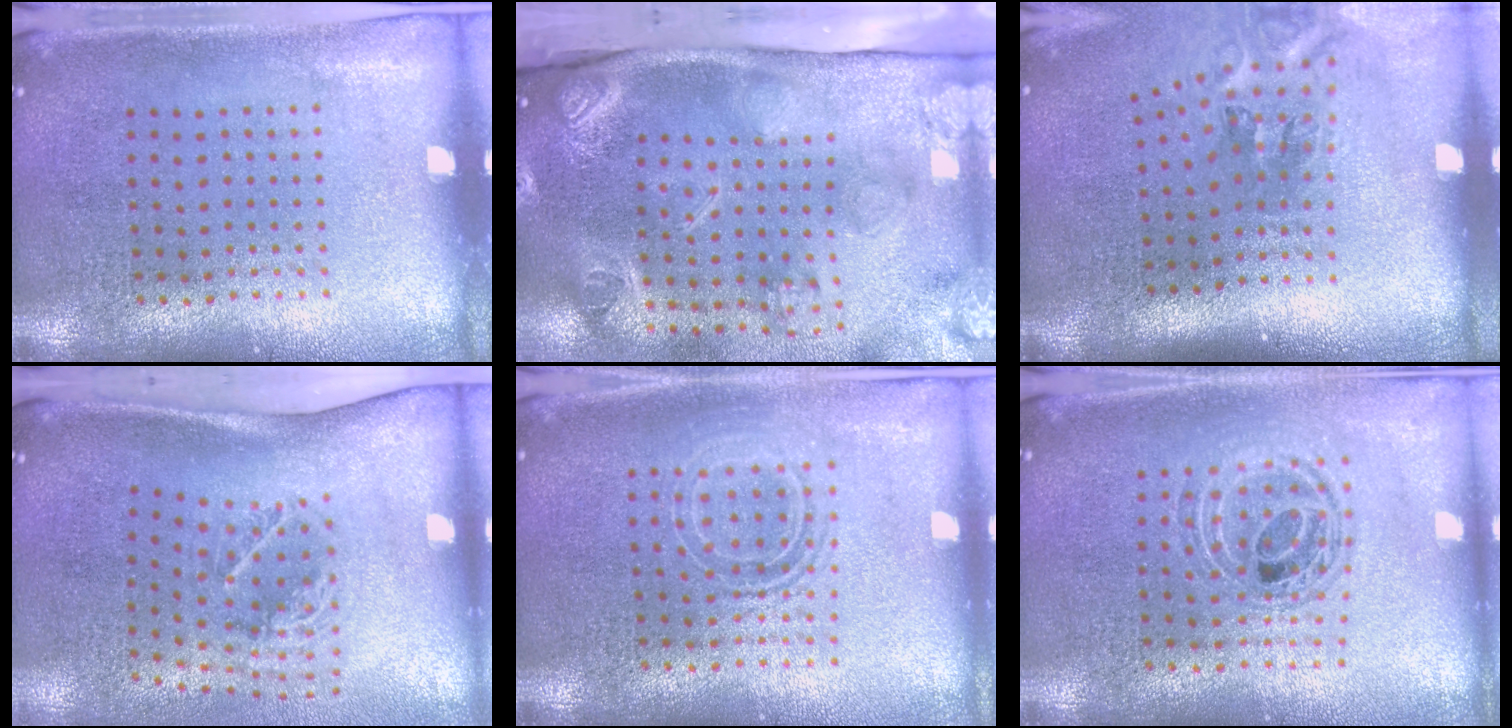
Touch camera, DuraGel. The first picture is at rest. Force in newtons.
{"total": 4.6, "press": 3.2, "slide": 3.2}
{"total": 2.1, "press": 1.4, "slide": 1.7}
{"total": 2.1, "press": 1.3, "slide": 1.7}
{"total": 1.5, "press": 1.2, "slide": 0.9}
{"total": 0.9, "press": 0.9, "slide": 0.2}